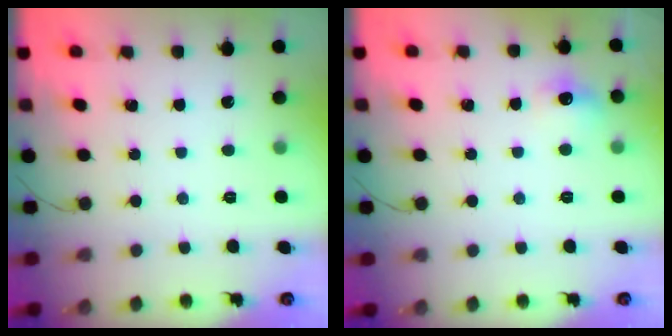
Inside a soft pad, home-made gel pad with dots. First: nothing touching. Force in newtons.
{"total": 6.3, "press": 6.3, "slide": 0.9}